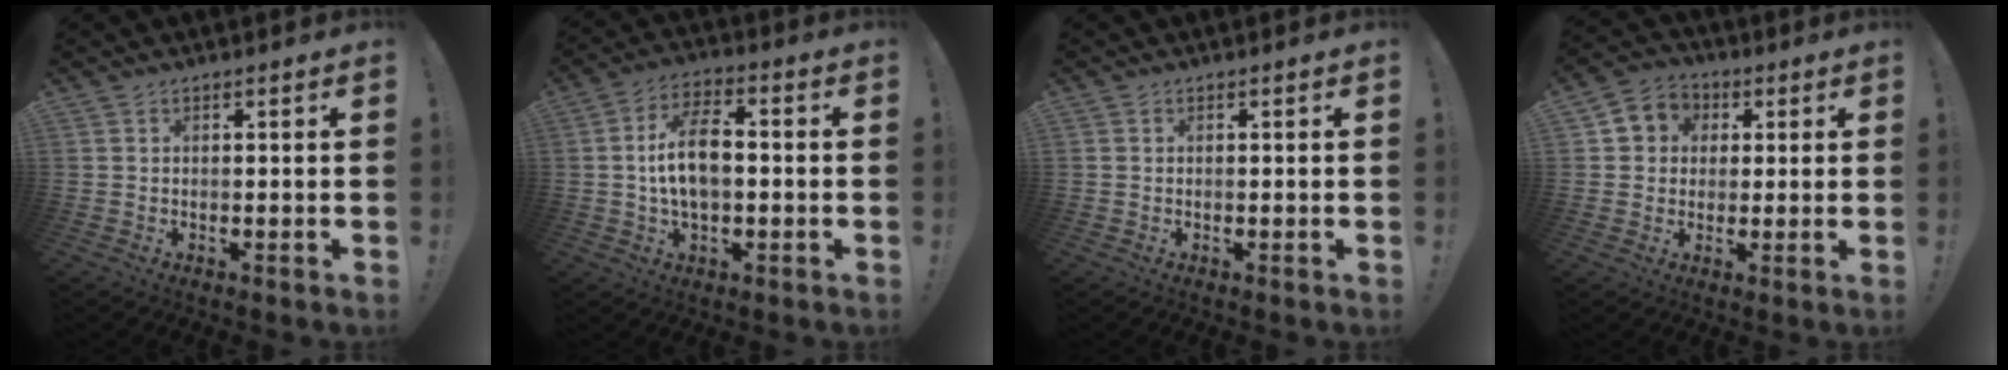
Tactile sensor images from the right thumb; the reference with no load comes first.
{"total": 11.3, "force": [-0.4, 6.2, 9.4], "torque": [-0.159, 0.010, -0.006]}
{"total": 0.0}
{"total": 6.9, "force": [0.6, 6.7, 1.8], "torque": [-0.026, 0.008, 0.017]}